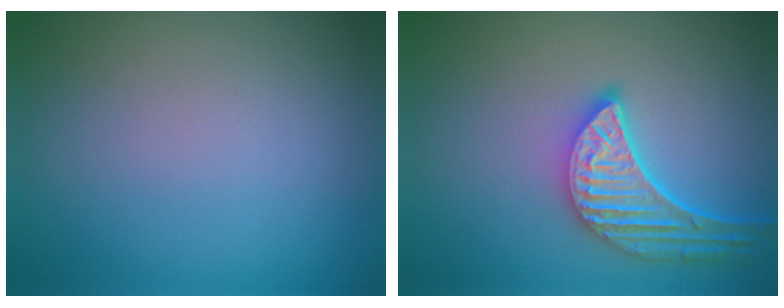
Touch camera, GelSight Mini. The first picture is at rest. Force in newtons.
{"total": 5.1, "press": 4.2, "slide": 2.9}